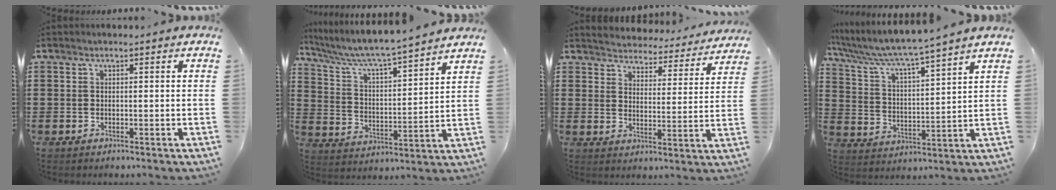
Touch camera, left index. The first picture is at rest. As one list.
[{"total": 5.5, "force": [5.0, -0.1, 2.2], "torque": [-0.068, -0.040, 0.078]}, {"total": 4.4, "force": [4.4, -0.1, -0.5], "torque": [-0.011, -0.047, 0.070]}, {"total": 5.7, "force": [5.2, -0.6, 2.1], "torque": [-0.067, -0.037, 0.082]}]